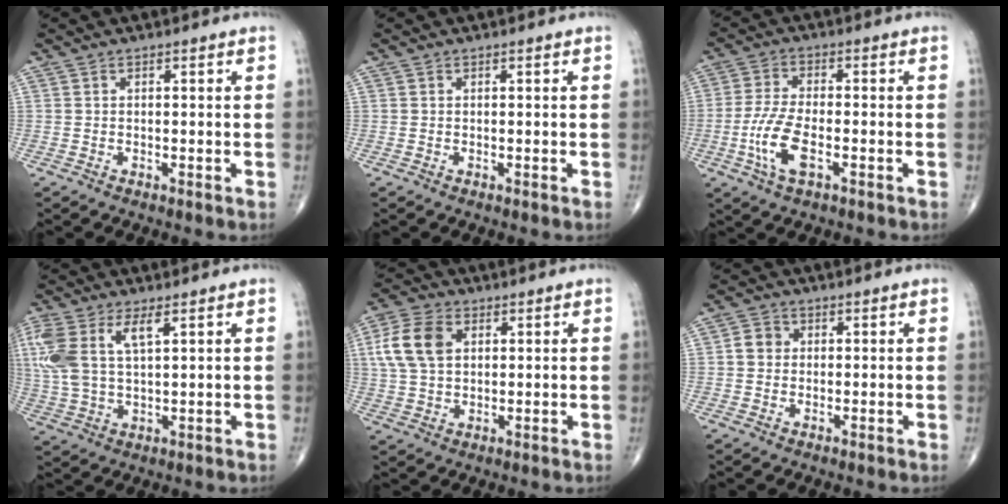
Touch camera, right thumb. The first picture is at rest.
{"total": 0.0}
{"total": 8.3, "force": [-2.7, 3.3, 7.1], "torque": [-0.159, 0.009, -0.053]}
{"total": 12.3, "force": [4.2, 5.7, 10.0], "torque": [-0.240, 0.006, 0.091]}
{"total": 10.0, "force": [2.6, 6.7, 7.0], "torque": [-0.140, 0.006, 0.047]}
{"total": 3.0, "force": [0.2, 2.7, 1.3], "torque": [-0.011, 0.006, -0.003]}